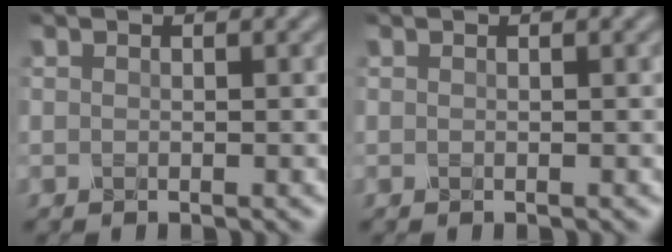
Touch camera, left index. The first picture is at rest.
{"total": 0.0}